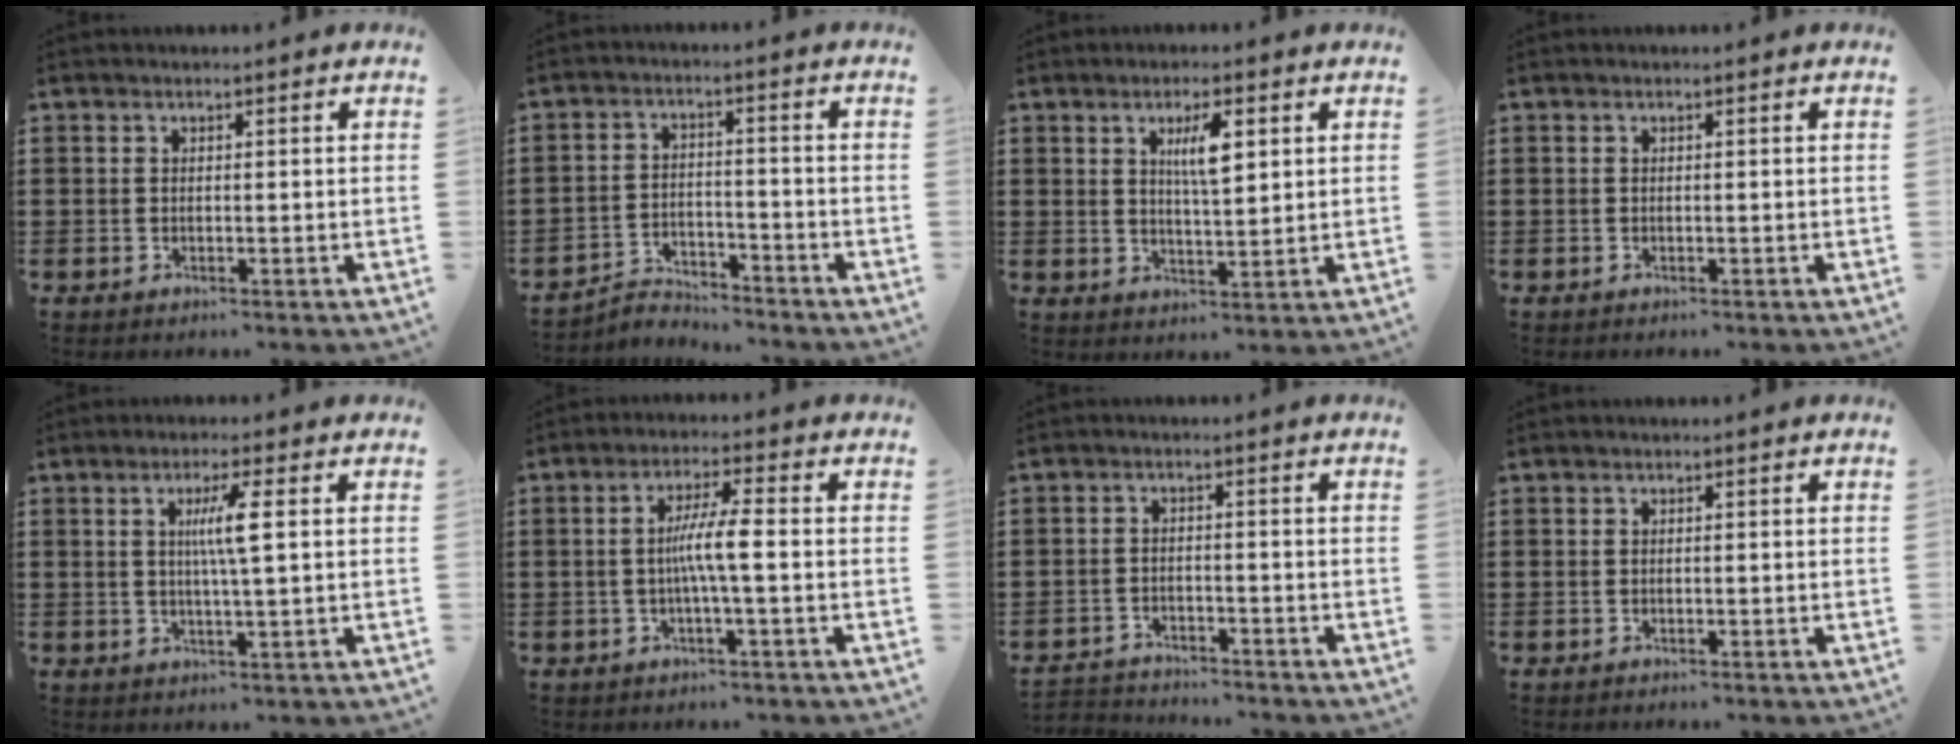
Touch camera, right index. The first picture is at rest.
{"total": 3.4, "force": [-3.3, 0.6, 0.3], "torque": [-0.013, 0.004, -0.071]}
{"total": 5.0, "force": [1.8, 1.3, 4.5], "torque": [-0.086, 0.004, 0.026]}
{"total": 0.0}
{"total": 4.7, "force": [0.9, -0.1, 4.7], "torque": [-0.090, -0.003, 0.010]}
{"total": 5.5, "force": [-0.6, 0.2, 5.4], "torque": [-0.097, -0.002, -0.015]}
{"total": 2.7, "force": [-2.7, 0.2, -0.2], "torque": [-0.006, -0.001, -0.059]}
{"total": 0.0}